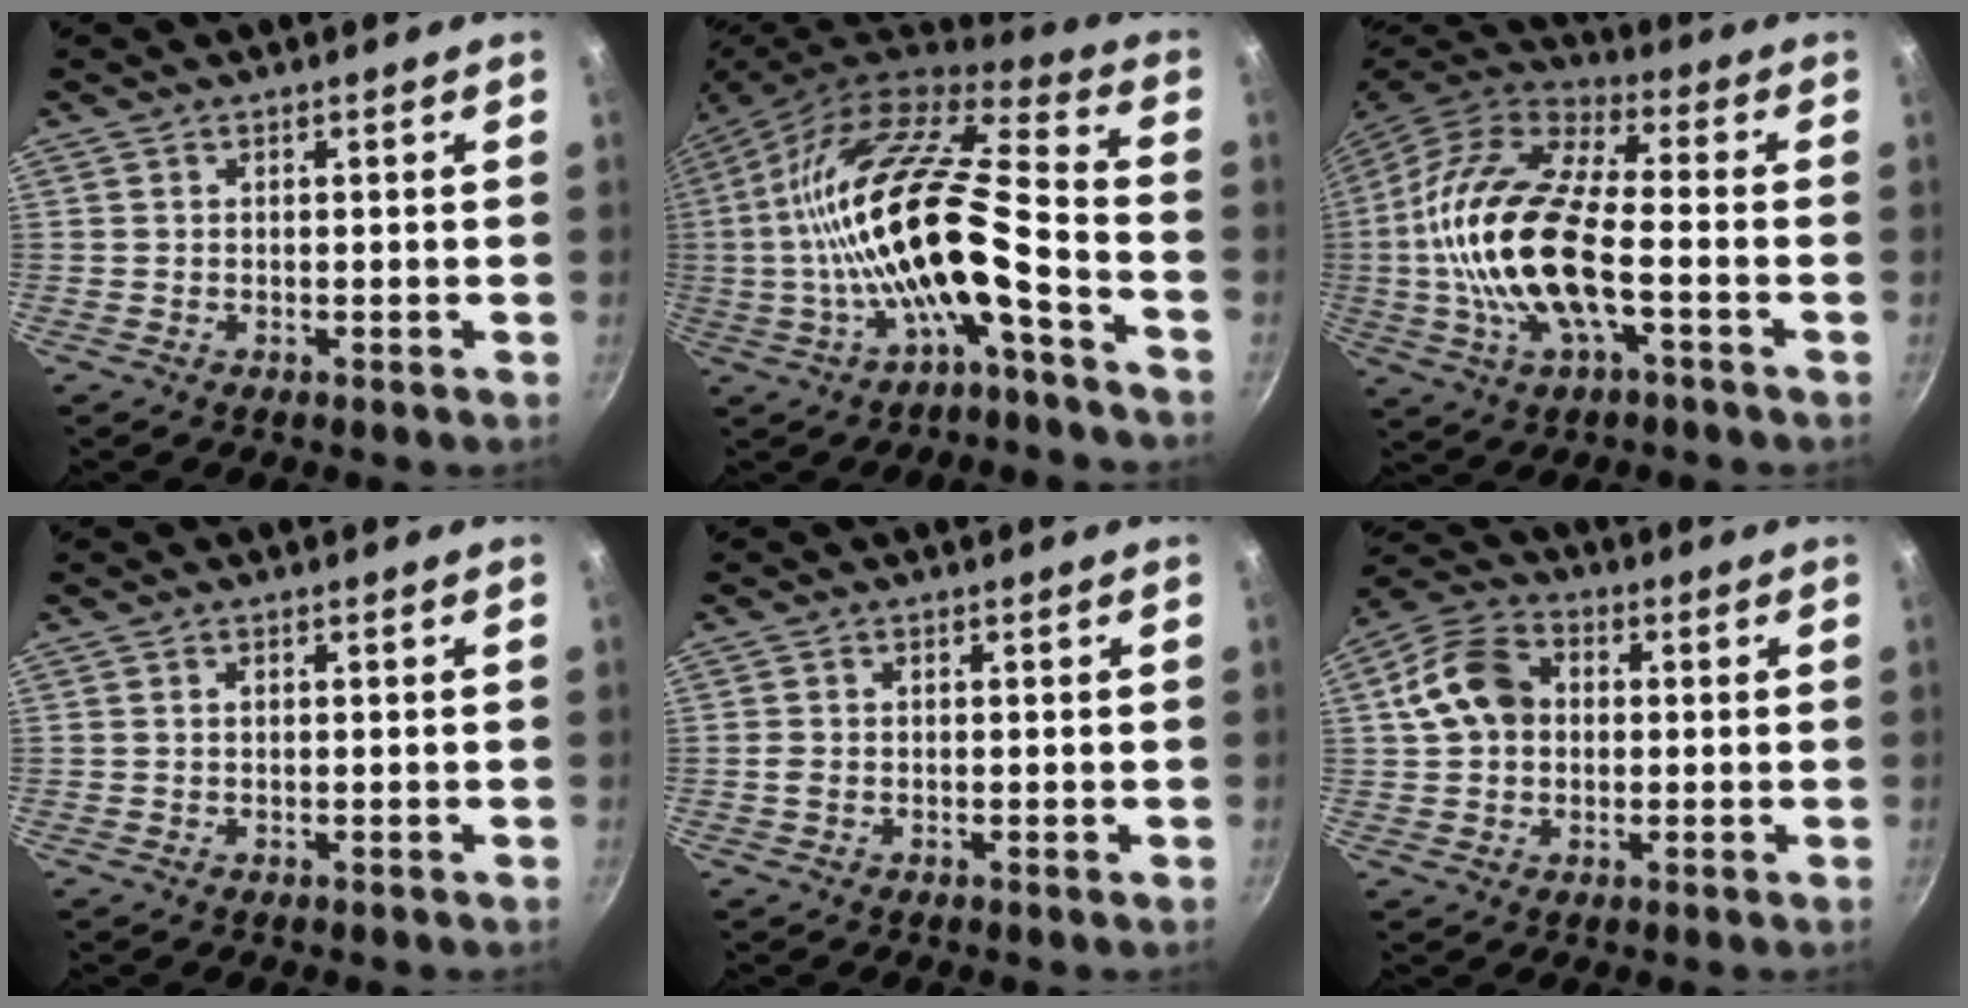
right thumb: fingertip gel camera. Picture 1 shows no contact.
{"total": 19.5, "force": [-5.2, 5.5, 18.0], "torque": [-0.320, 0.050, -0.102]}
{"total": 20.6, "force": [-2.9, 8.6, 18.5], "torque": [-0.364, 0.029, -0.069]}
{"total": 0.6, "force": [0.1, 0.4, 0.4], "torque": [-0.007, 0.002, 0.003]}
{"total": 1.1, "force": [-0.2, 0.8, 0.7], "torque": [-0.015, 0.003, -0.007]}
{"total": 10.6, "force": [1.1, 8.2, 6.6], "torque": [-0.099, 0.021, 0.003]}